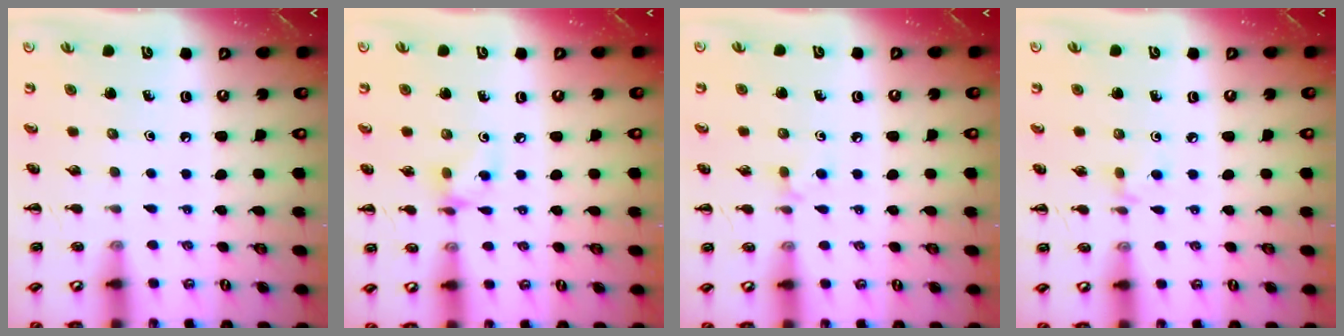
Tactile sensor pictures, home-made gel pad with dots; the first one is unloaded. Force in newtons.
{"total": 5.3, "press": 5.2, "slide": 1.1}
{"total": 4.3, "press": 4.1, "slide": 1.6}
{"total": 2.7, "press": 2.5, "slide": 1.0}